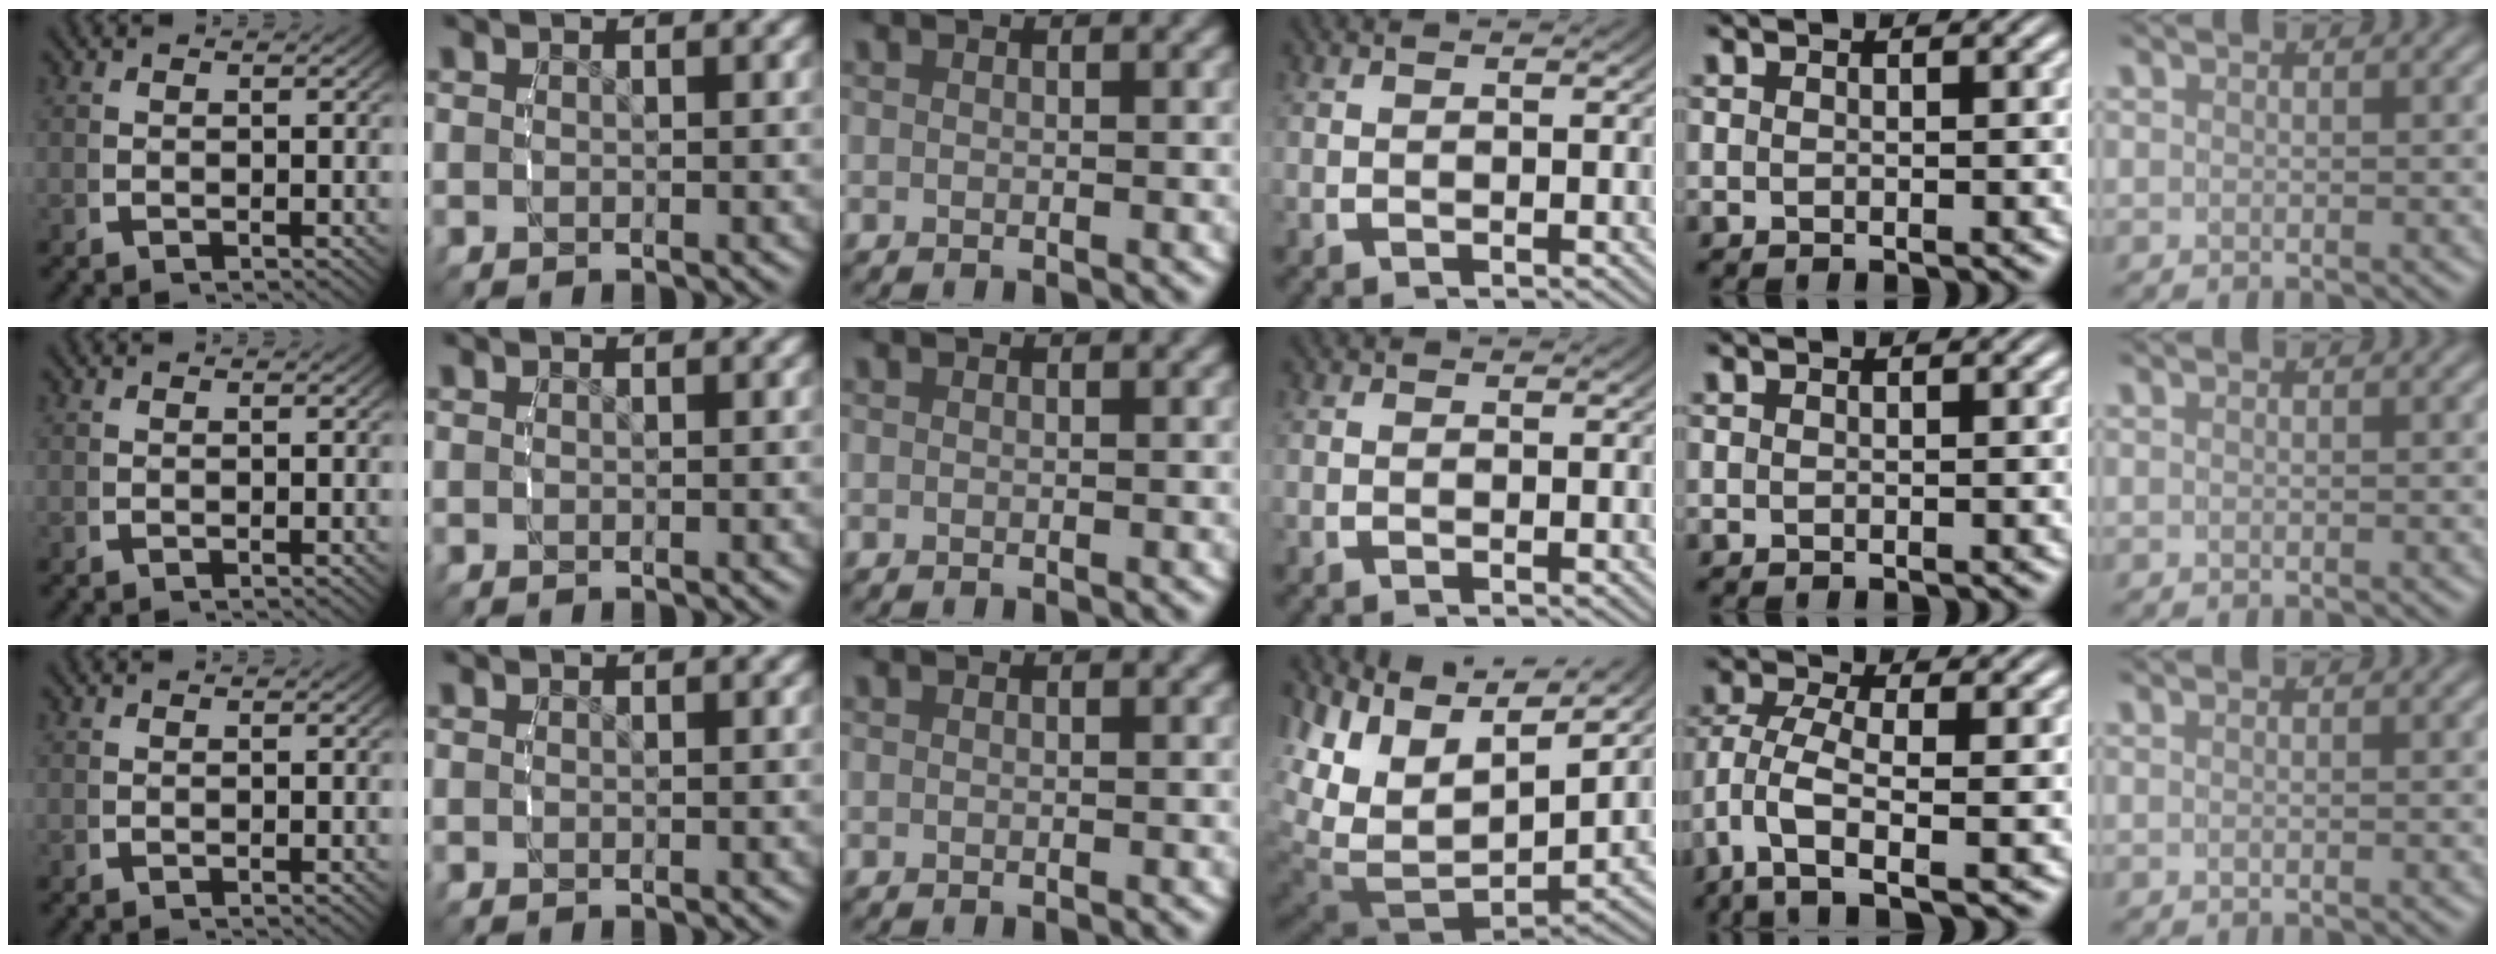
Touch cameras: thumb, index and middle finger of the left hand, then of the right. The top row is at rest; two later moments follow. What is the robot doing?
{"motion": "grasp_and_lifting", "object": "backpack"}